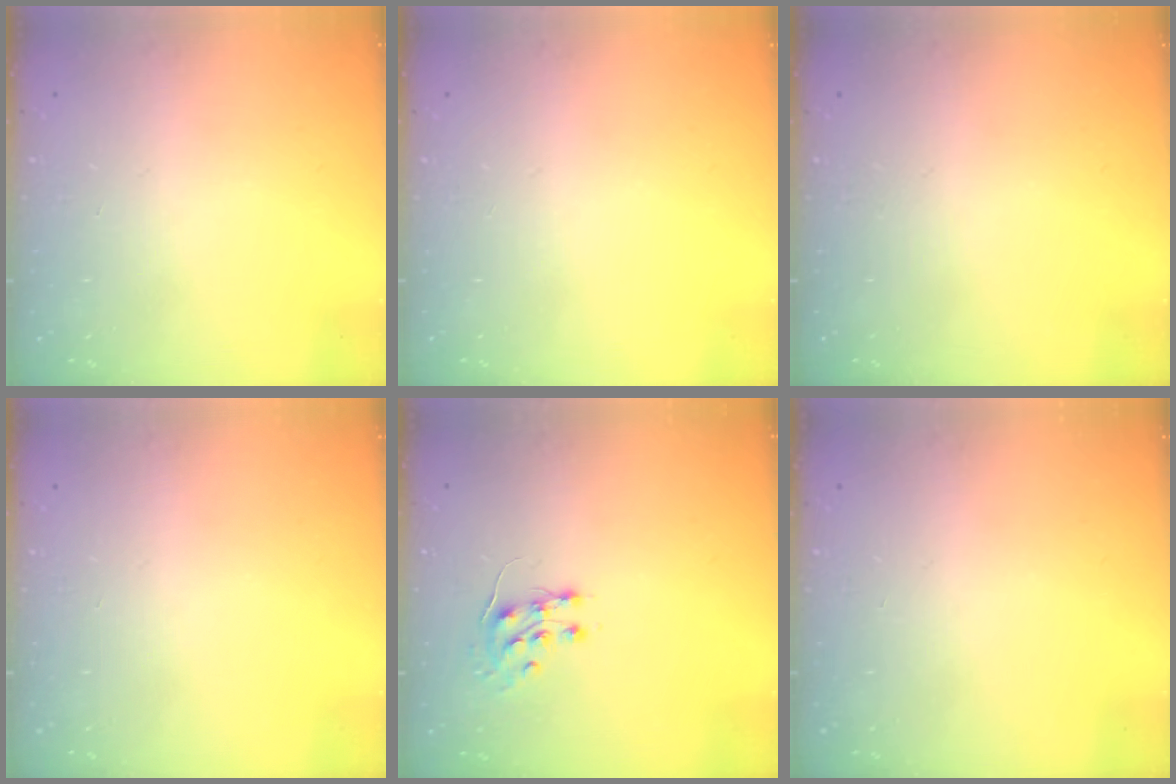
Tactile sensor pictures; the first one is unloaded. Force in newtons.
{"total": 0.0}
{"total": 0.0}
{"total": 0.6, "press": 0.0, "slide": 0.6}
{"total": 7.4, "press": 7.4, "slide": 0.7}
{"total": 0.0}